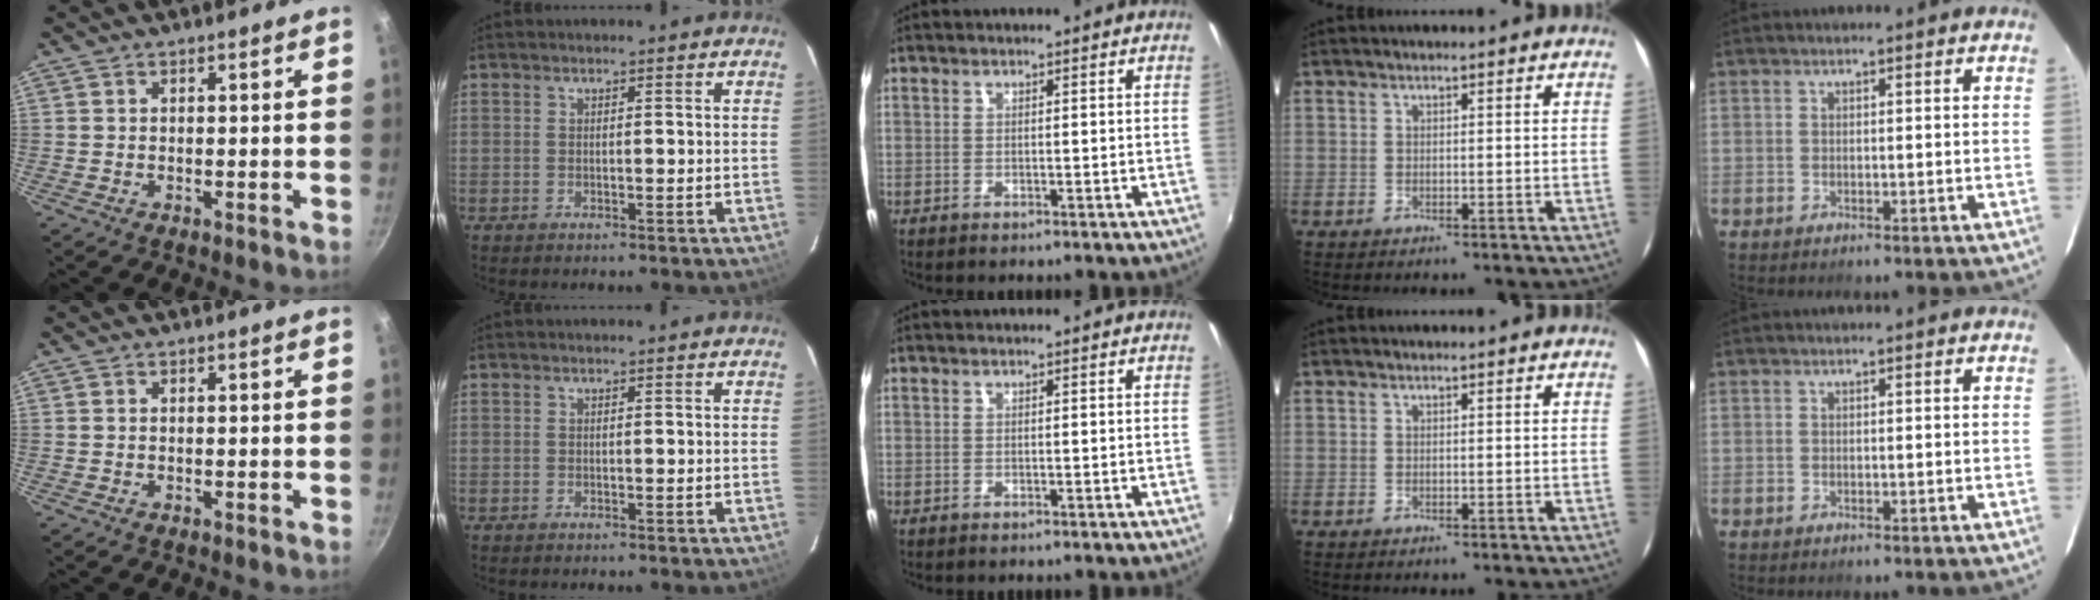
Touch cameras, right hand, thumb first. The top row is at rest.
{}